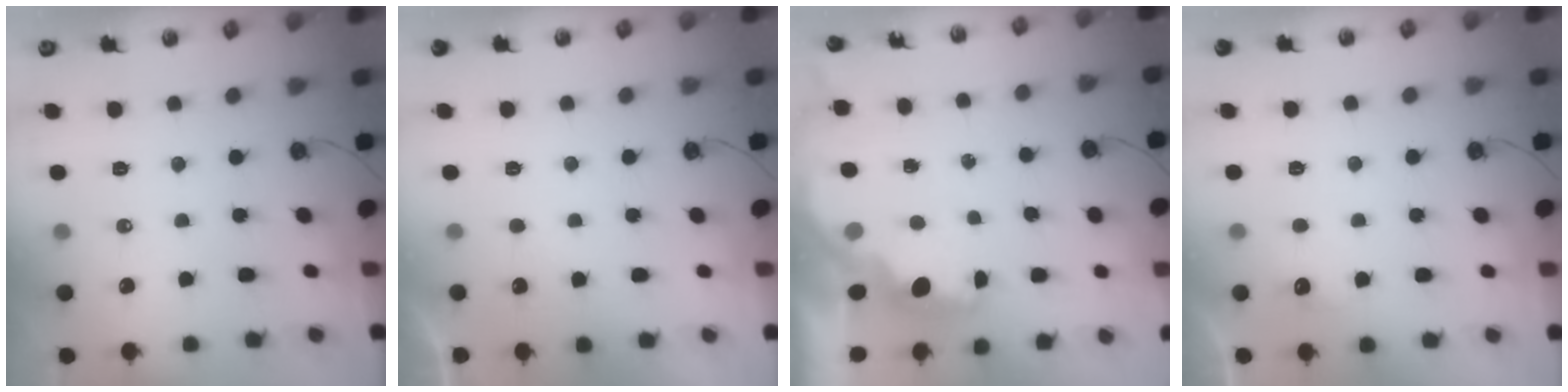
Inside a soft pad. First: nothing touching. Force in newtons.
{"total": 0.7, "press": 0.4, "slide": 0.5}
{"total": 2.1, "press": 2.0, "slide": 0.7}
{"total": 2.9, "press": 2.7, "slide": 0.9}